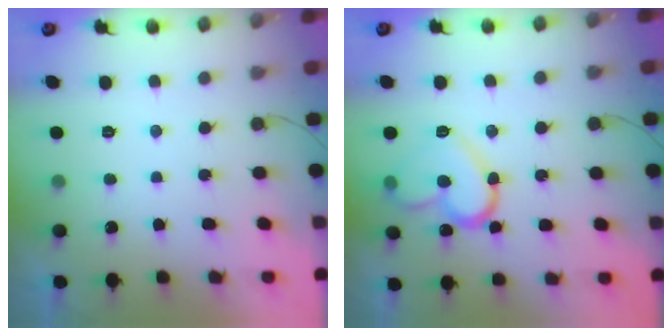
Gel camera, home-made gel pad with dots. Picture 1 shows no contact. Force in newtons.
{"total": 15.0, "press": 14.9, "slide": 1.5}